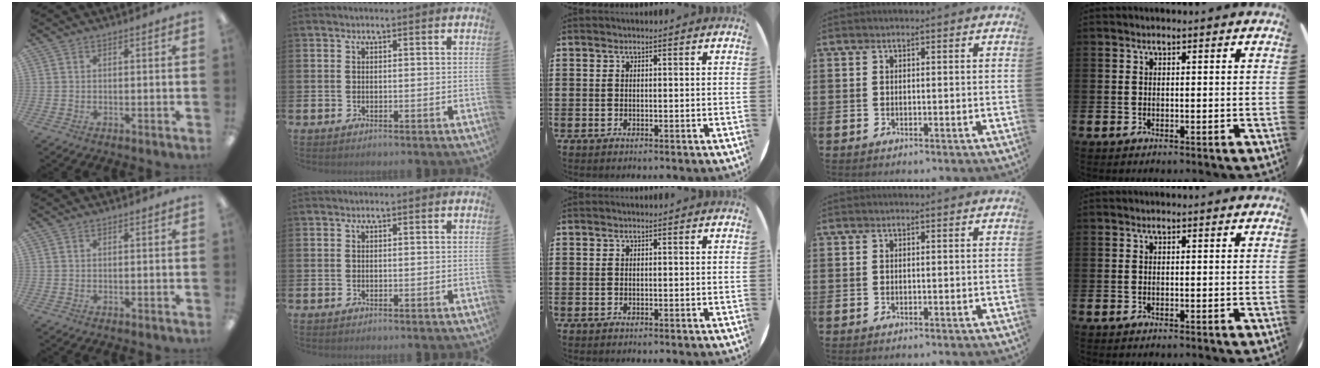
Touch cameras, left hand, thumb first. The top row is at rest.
{}